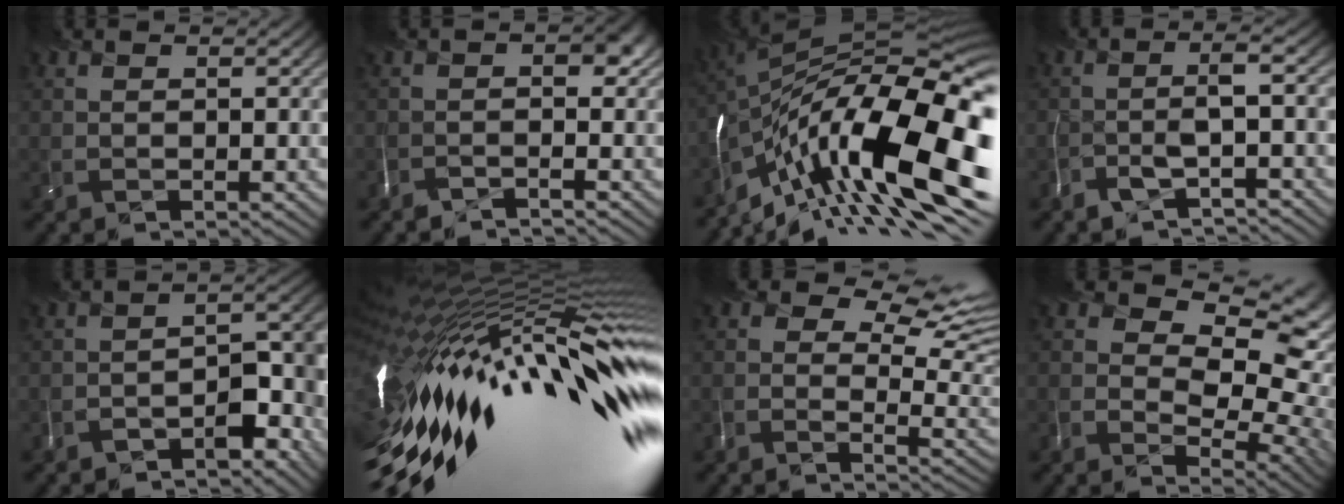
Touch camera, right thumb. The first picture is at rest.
{"total": 2.3, "force": [-2.2, -0.2, 0.9], "torque": [-0.002, -0.003, -0.046]}
{"total": 19.4, "force": [-8.5, 6.4, 16.3], "torque": [-0.279, 0.007, -0.161]}
{"total": 3.1, "force": [-2.6, -0.5, 1.6], "torque": [-0.015, 0.009, -0.059]}
{"total": 6.1, "force": [-5.5, 1.0, 2.4], "torque": [-0.013, 0.006, -0.086]}
{"total": 19.0, "force": [-4.0, 4.7, 18.0], "torque": [-0.323, -0.021, -0.077]}
{"total": 9.9, "force": [4.3, 4.9, 7.4], "torque": [-0.124, 0.005, 0.074]}
{"total": 11.1, "force": [2.3, 7.0, 8.4], "torque": [-0.136, -0.015, 0.046]}